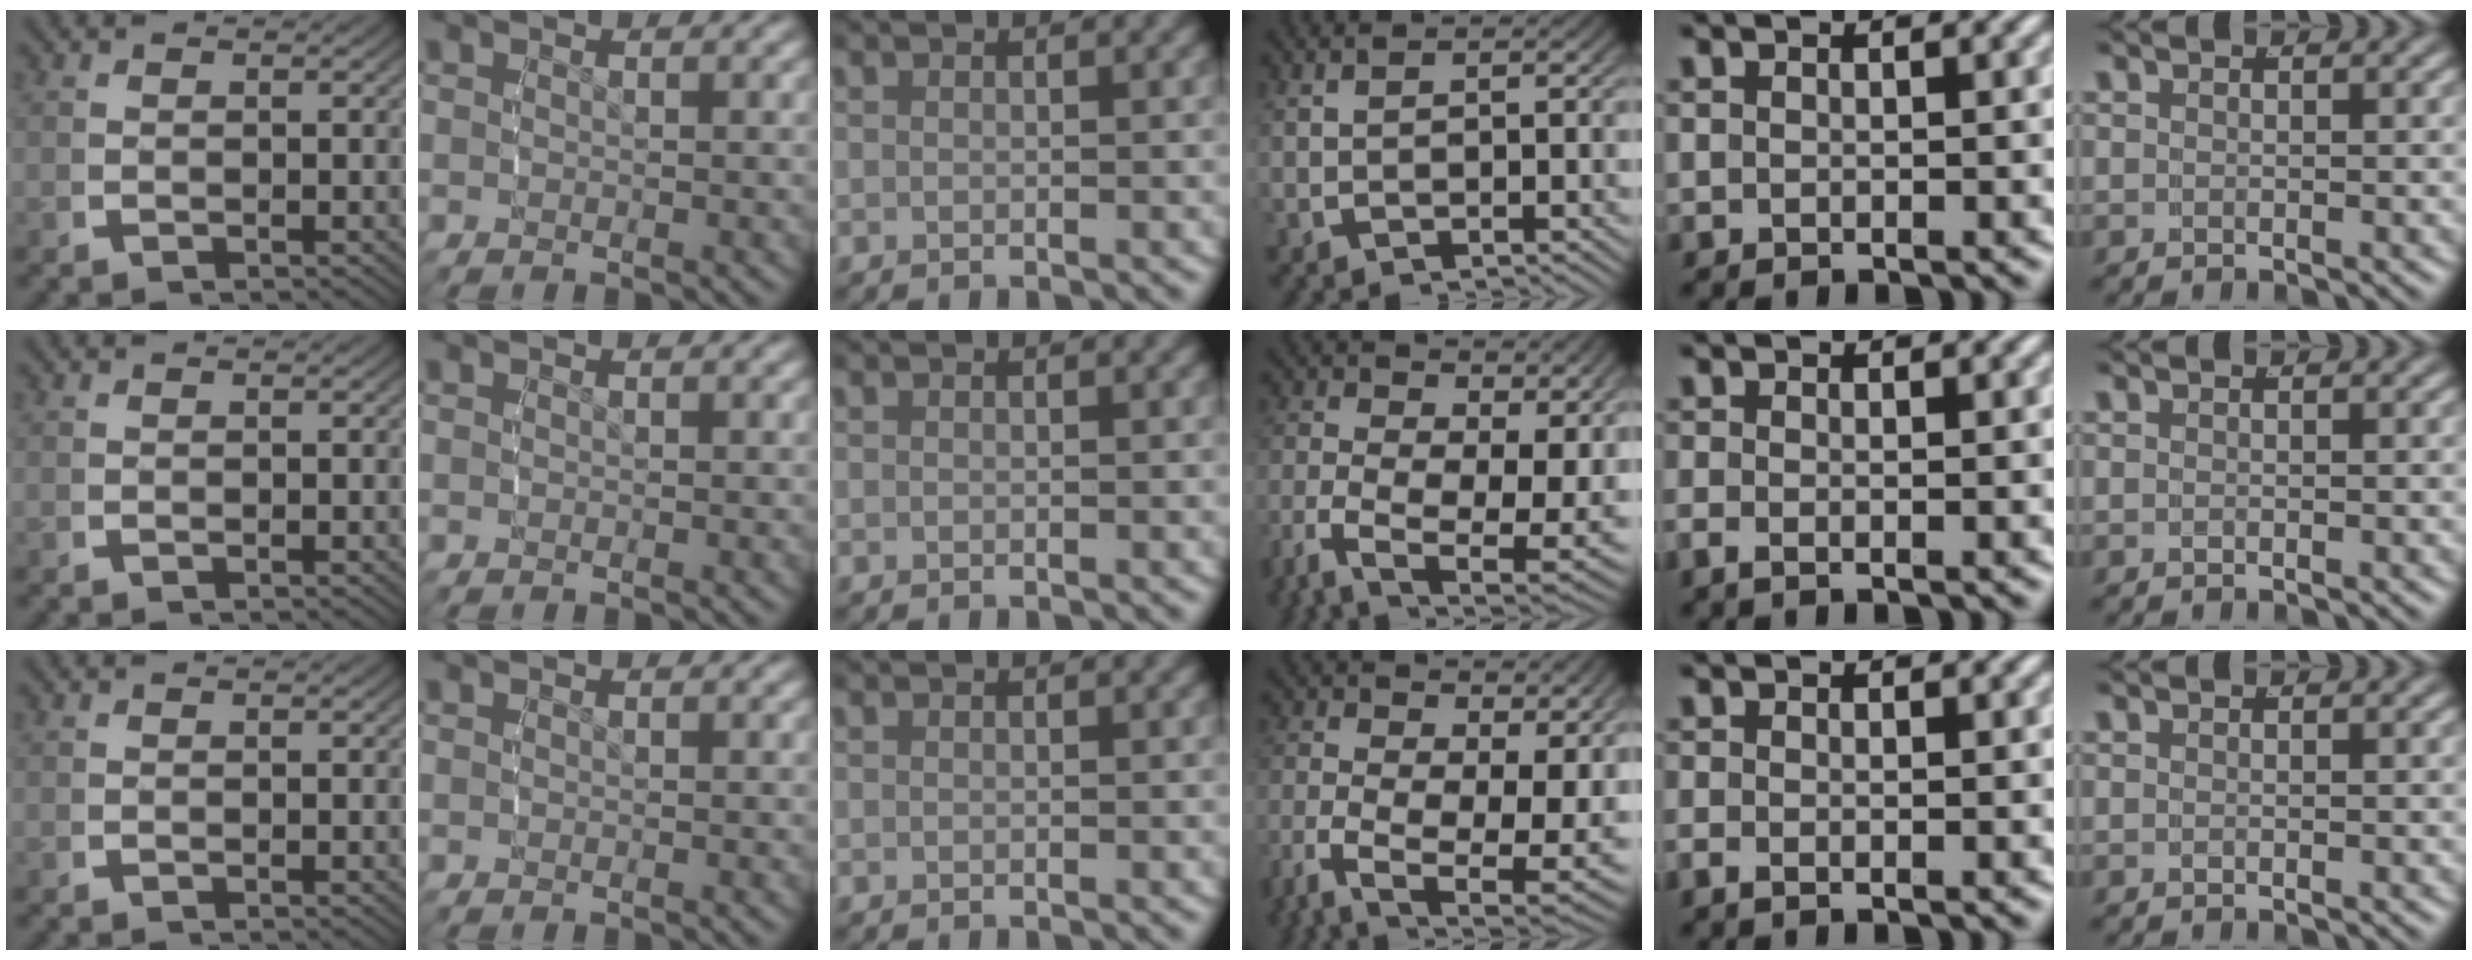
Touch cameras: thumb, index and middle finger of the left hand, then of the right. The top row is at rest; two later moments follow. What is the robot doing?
{"motion": "grasp_and_lifting", "object": "backpack"}